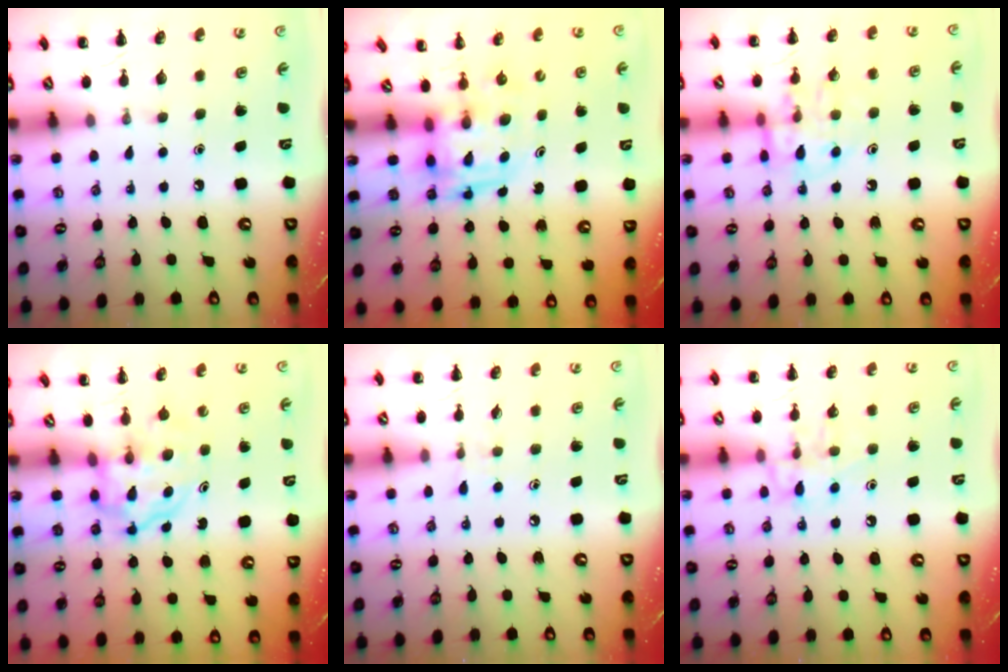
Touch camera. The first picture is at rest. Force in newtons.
{"total": 3.9, "press": 3.8, "slide": 0.7}
{"total": 11.1, "press": 11.0, "slide": 1.3}
{"total": 3.8, "press": 3.8, "slide": 0.4}
{"total": 3.5, "press": 3.2, "slide": 1.3}
{"total": 10.0, "press": 10.0, "slide": 0.9}